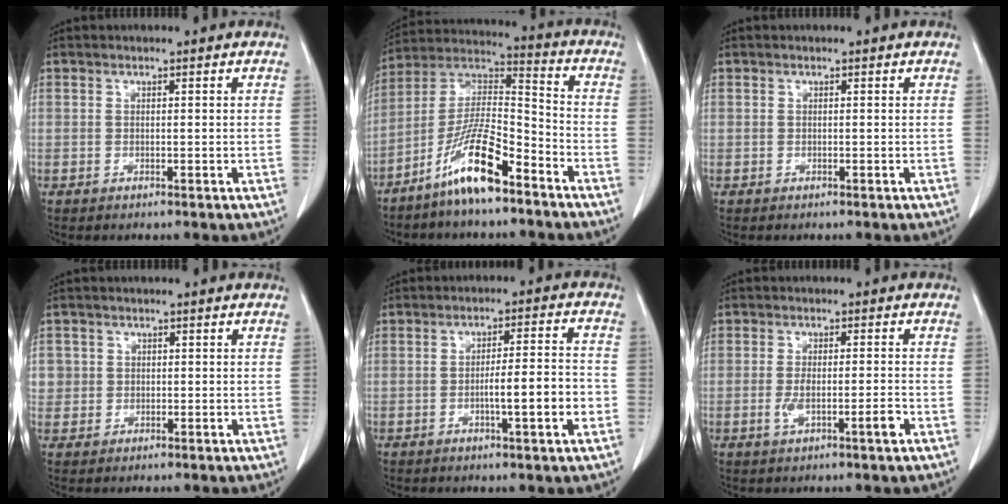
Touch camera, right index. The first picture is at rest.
{"total": 13.2, "force": [-8.5, 2.3, 9.8], "torque": [-0.195, 0.003, -0.160]}
{"total": 0.0}
{"total": 2.6, "force": [0.5, 2.6, 0.1], "torque": [0.016, 0.003, 0.009]}
{"total": 7.4, "force": [-2.1, 0.2, 7.1], "torque": [-0.109, 0.009, -0.032]}
{"total": 4.4, "force": [-1.7, 0.7, 4.1], "torque": [-0.078, 0.002, -0.025]}